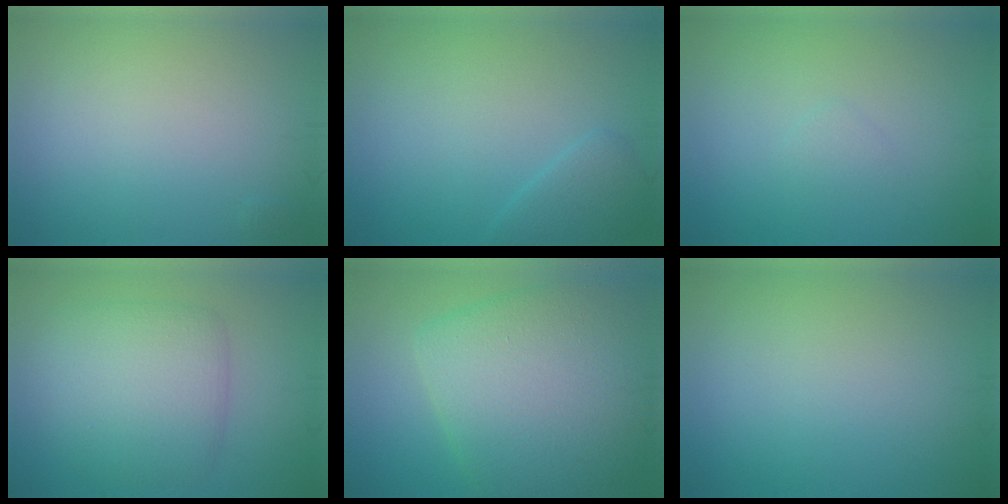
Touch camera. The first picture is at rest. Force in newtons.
{"total": 1.8, "press": 1.8, "slide": 0.1}
{"total": 0.6, "press": 0.6, "slide": 0.0}
{"total": 5.8, "press": 5.8, "slide": 0.3}
{"total": 10.9, "press": 10.9, "slide": 0.4}
{"total": 0.0}